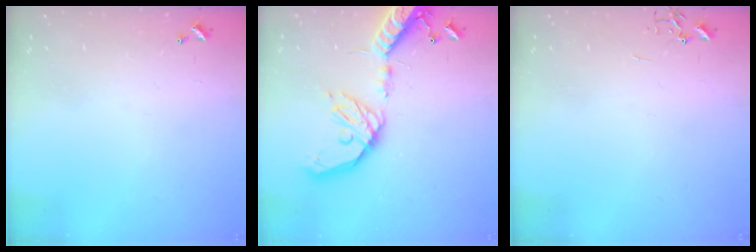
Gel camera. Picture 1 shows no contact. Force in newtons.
{"total": 20.9, "press": 20.5, "slide": 3.9}
{"total": 0.0}